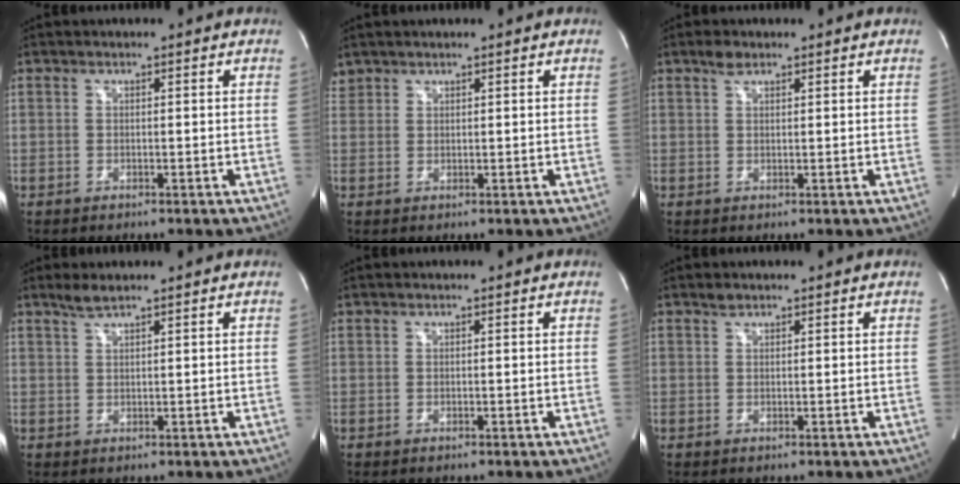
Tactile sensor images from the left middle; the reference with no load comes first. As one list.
[{"total": 1.6, "force": [1.4, 0.7, -0.2], "torque": [0.002, 0.011, 0.029]}, {"total": 1.8, "force": [1.3, 0.7, 0.9], "torque": [-0.025, 0.005, 0.026]}, {"total": 2.0, "force": [1.7, -0.1, 1.0], "torque": [-0.028, 0.004, 0.038]}, {"total": 0.0}, {"total": 0.9, "force": [0.8, 0.3, 0.2], "torque": [-0.007, 0.001, 0.014]}]